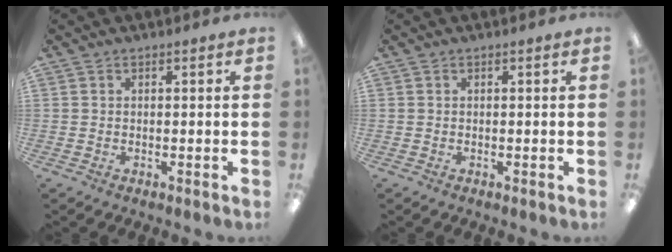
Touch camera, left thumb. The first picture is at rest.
{"total": 0.0}